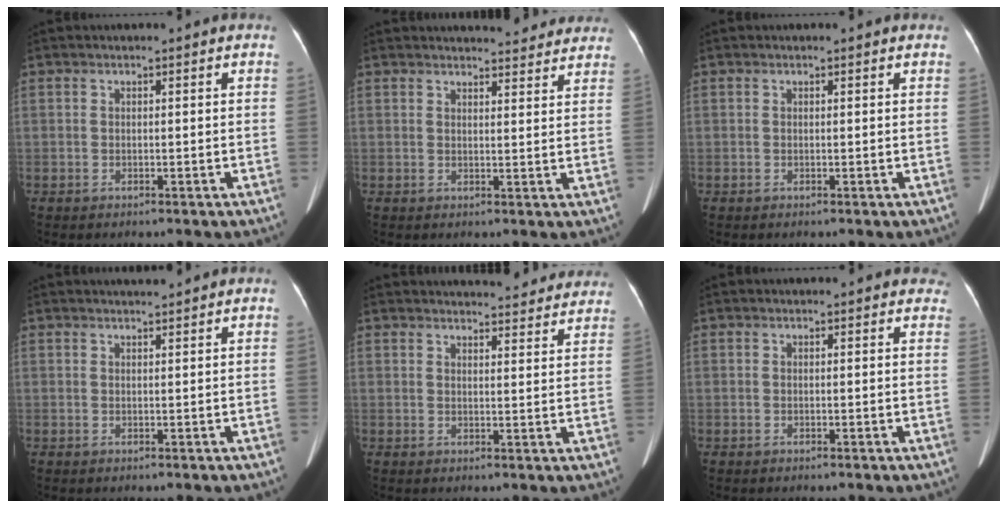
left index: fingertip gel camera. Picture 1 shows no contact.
{"total": 10.7, "force": [10.1, 2.4, 2.6], "torque": [-0.011, 0.004, 0.103]}
{"total": 0.0}
{"total": 0.9, "force": [0.8, -0.1, 0.3], "torque": [-0.003, 0.005, 0.017]}
{"total": 13.8, "force": [13.1, 2.9, 3.4], "torque": [-0.019, 0.005, 0.141]}
{"total": 1.6, "force": [1.3, 0.9, 0.3], "torque": [0.010, -0.003, -0.003]}